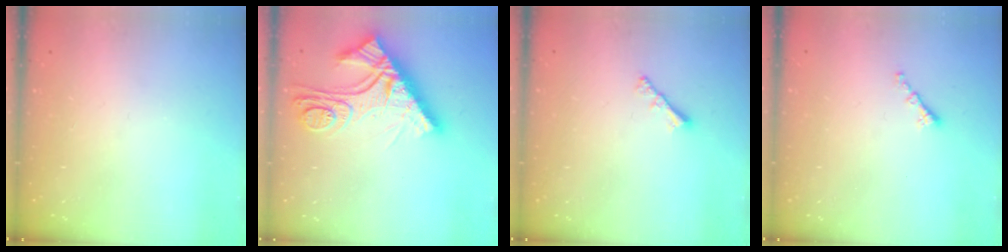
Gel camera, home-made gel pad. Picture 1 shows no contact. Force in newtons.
{"total": 15.8, "press": 15.8, "slide": 0.6}
{"total": 2.2, "press": 2.1, "slide": 0.6}
{"total": 1.3, "press": 1.2, "slide": 0.5}